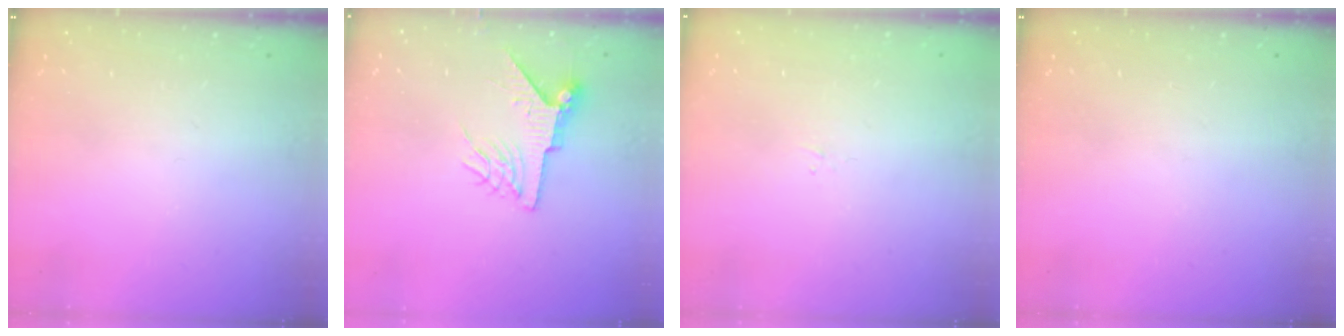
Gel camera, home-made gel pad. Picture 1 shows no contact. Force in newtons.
{"total": 7.2, "press": 7.2, "slide": 0.9}
{"total": 1.6, "press": 1.5, "slide": 0.3}
{"total": 0.0}